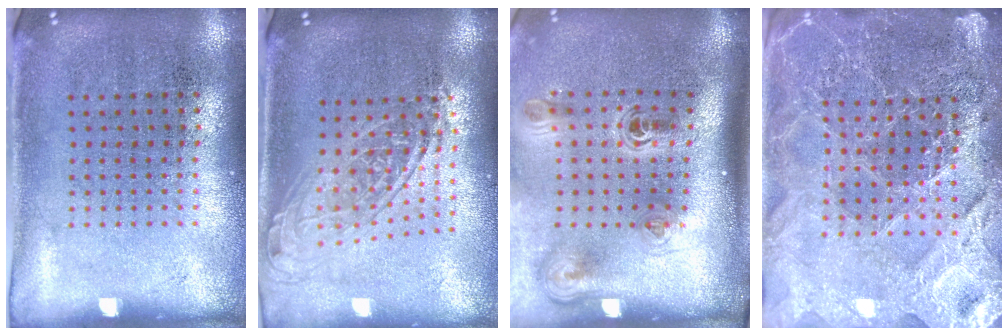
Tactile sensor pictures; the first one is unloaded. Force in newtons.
{"total": 1.7, "press": 1.3, "slide": 1.0}
{"total": 2.3, "press": 1.5, "slide": 1.8}
{"total": 4.4, "press": 4.1, "slide": 1.7}